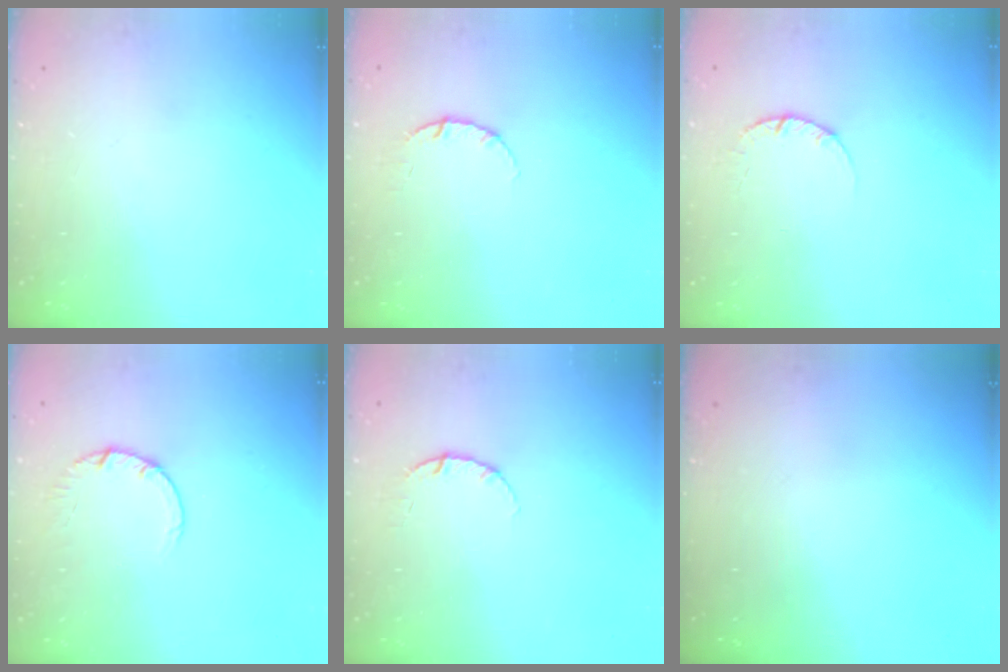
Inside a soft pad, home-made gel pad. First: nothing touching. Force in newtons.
{"total": 3.8, "press": 3.8, "slide": 0.3}
{"total": 2.4, "press": 2.4, "slide": 0.3}
{"total": 2.7, "press": 2.7, "slide": 0.4}
{"total": 3.8, "press": 3.8, "slide": 0.3}
{"total": 0.0}